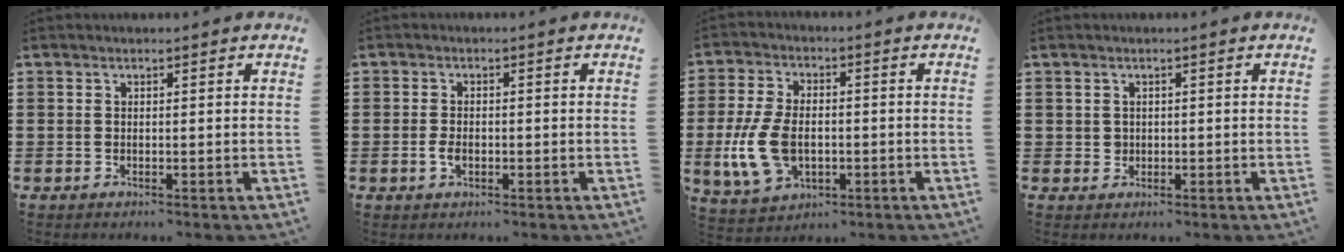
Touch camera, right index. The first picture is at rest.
{"total": 2.0, "force": [-0.6, 1.1, 1.5], "torque": [-0.036, -0.001, -0.013]}
{"total": 9.0, "force": [-1.6, 5.6, 6.8], "torque": [-0.167, 0.001, -0.034]}
{"total": 1.0, "force": [0.4, 1.0, 0.2], "torque": [-0.008, 0.003, 0.008]}